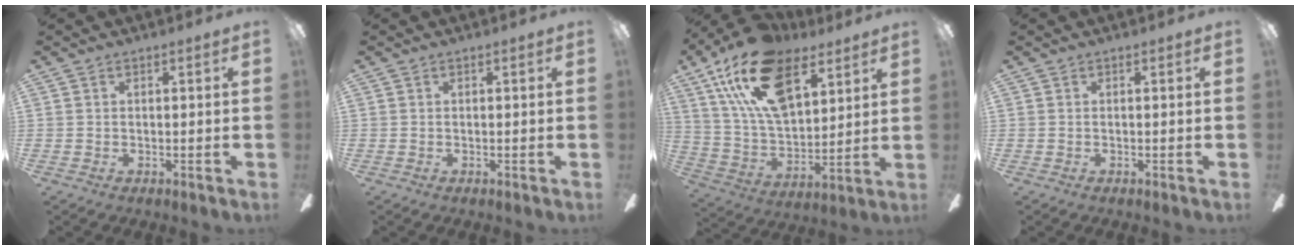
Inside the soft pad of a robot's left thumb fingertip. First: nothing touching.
{"total": 0.0}
{"total": 22.5, "force": [12.2, 11.9, 14.7], "torque": [-0.280, -0.041, 0.217]}
{"total": 0.0}